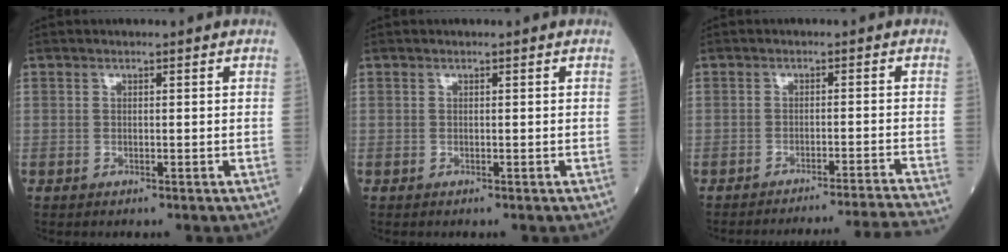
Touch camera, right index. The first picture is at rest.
{"total": 0.0}
{"total": 13.4, "force": [-12.6, -4.0, 2.2], "torque": [-0.001, -0.029, -0.161]}